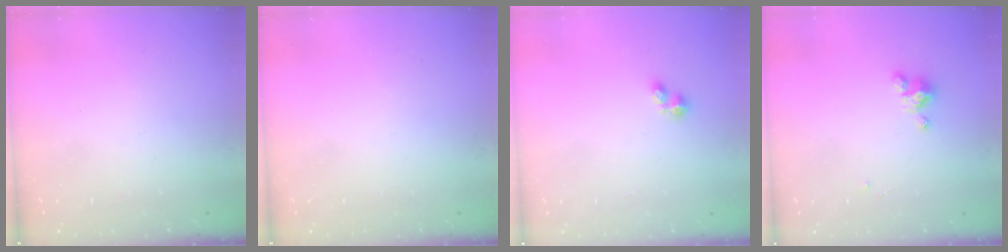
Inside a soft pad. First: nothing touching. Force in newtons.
{"total": 0.0}
{"total": 3.2, "press": 3.2, "slide": 0.4}
{"total": 2.7, "press": 2.7, "slide": 0.3}